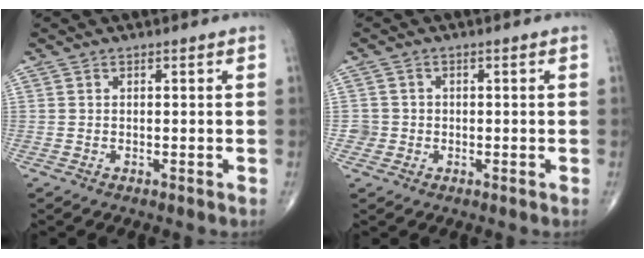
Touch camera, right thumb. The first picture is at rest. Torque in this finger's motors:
{"motor_torque": [0.65, 0.32, 0.44, 0.00, -0.04]}